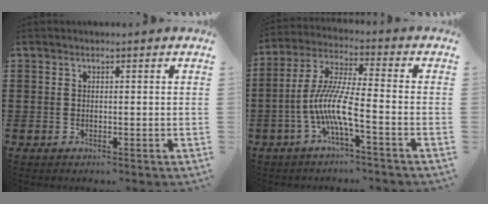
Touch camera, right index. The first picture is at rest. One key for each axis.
{"total": 9.2, "fx": -3.5, "fy": 1.2, "fz": 8.5, "tx": -0.193, "ty": -0.018, "tz": -0.075}